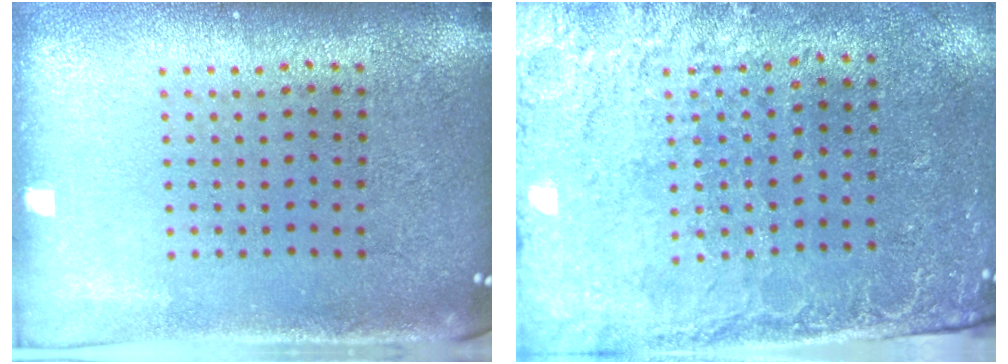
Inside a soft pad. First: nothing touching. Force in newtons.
{"total": 2.6, "press": 2.2, "slide": 1.2}